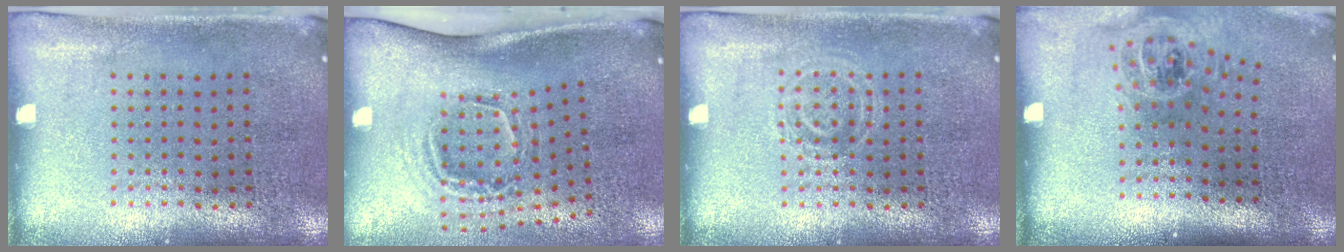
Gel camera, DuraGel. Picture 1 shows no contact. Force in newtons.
{"total": 2.1, "press": 1.3, "slide": 1.7}
{"total": 1.2, "press": 1.2, "slide": 0.3}
{"total": 1.3, "press": 1.0, "slide": 0.8}